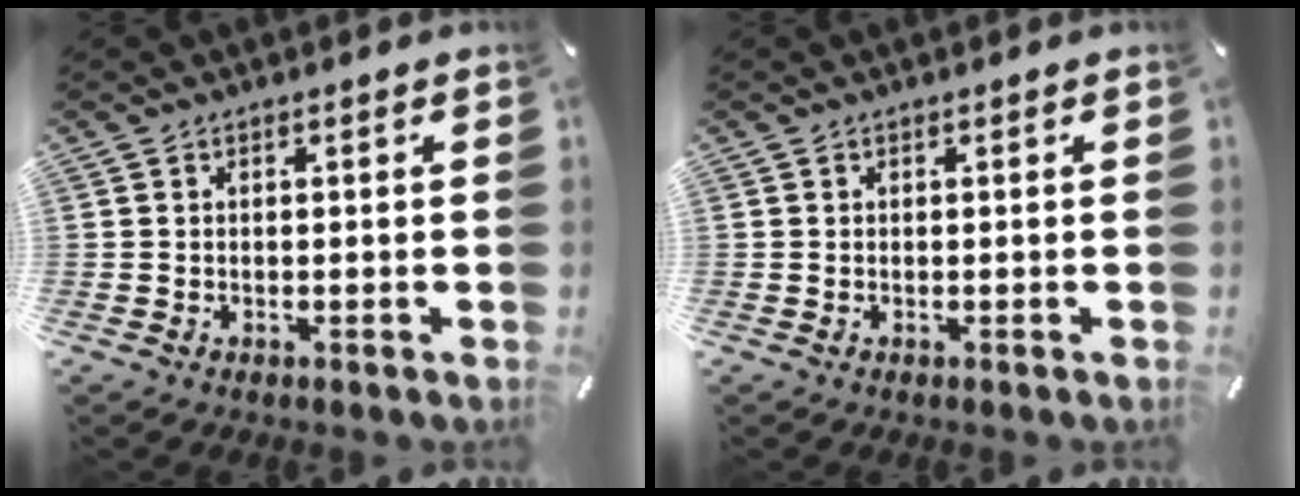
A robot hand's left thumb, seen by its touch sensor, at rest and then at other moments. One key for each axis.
{"total": 0.0}